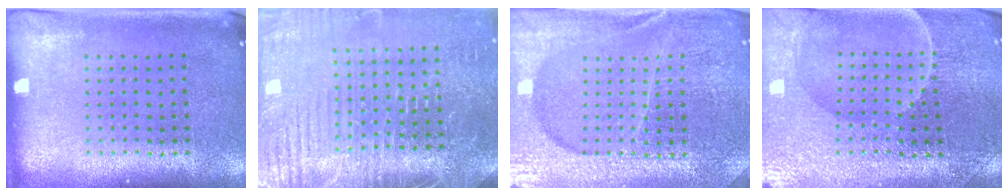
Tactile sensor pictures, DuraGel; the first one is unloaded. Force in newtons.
{"total": 4.1, "press": 3.7, "slide": 1.6}
{"total": 4.8, "press": 4.4, "slide": 1.8}
{"total": 3.5, "press": 3.5, "slide": 0.2}